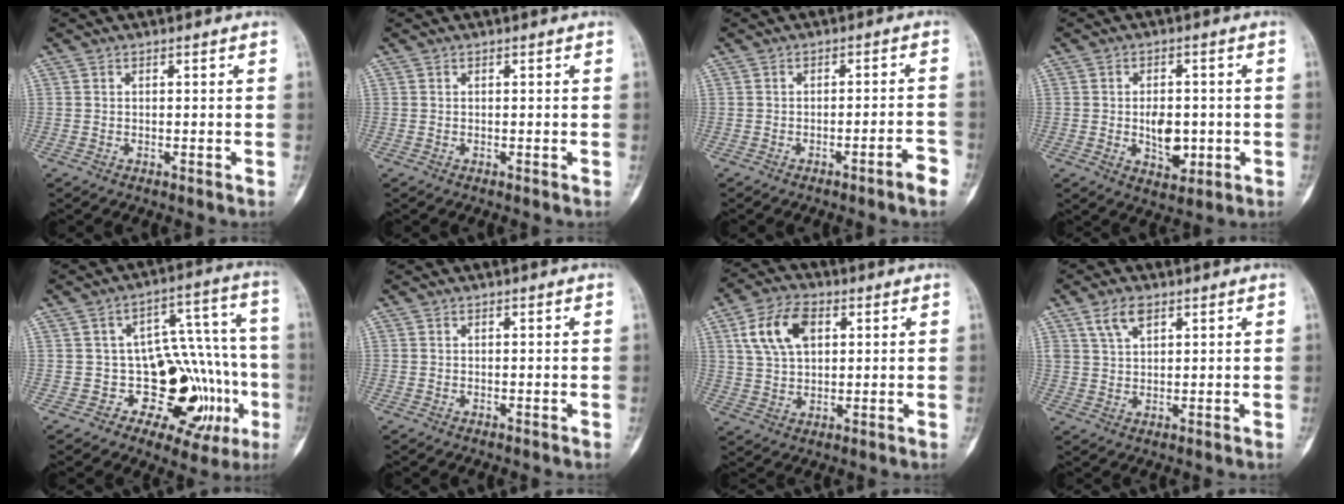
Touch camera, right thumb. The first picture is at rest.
{"total": 0.0}
{"total": 3.9, "force": [-2.4, 0.1, 3.0], "torque": [-0.049, 0.021, -0.033]}
{"total": 7.1, "force": [-0.9, 4.5, 5.5], "torque": [-0.063, -0.001, -0.006]}
{"total": 19.0, "force": [-5.4, 11.0, 14.5], "torque": [-0.128, 0.040, -0.062]}
{"total": 0.0}
{"total": 10.3, "force": [3.4, 6.3, 7.4], "torque": [-0.131, 0.003, 0.061]}
{"total": 4.7, "force": [2.6, 2.4, 3.0], "torque": [-0.049, -0.004, 0.054]}